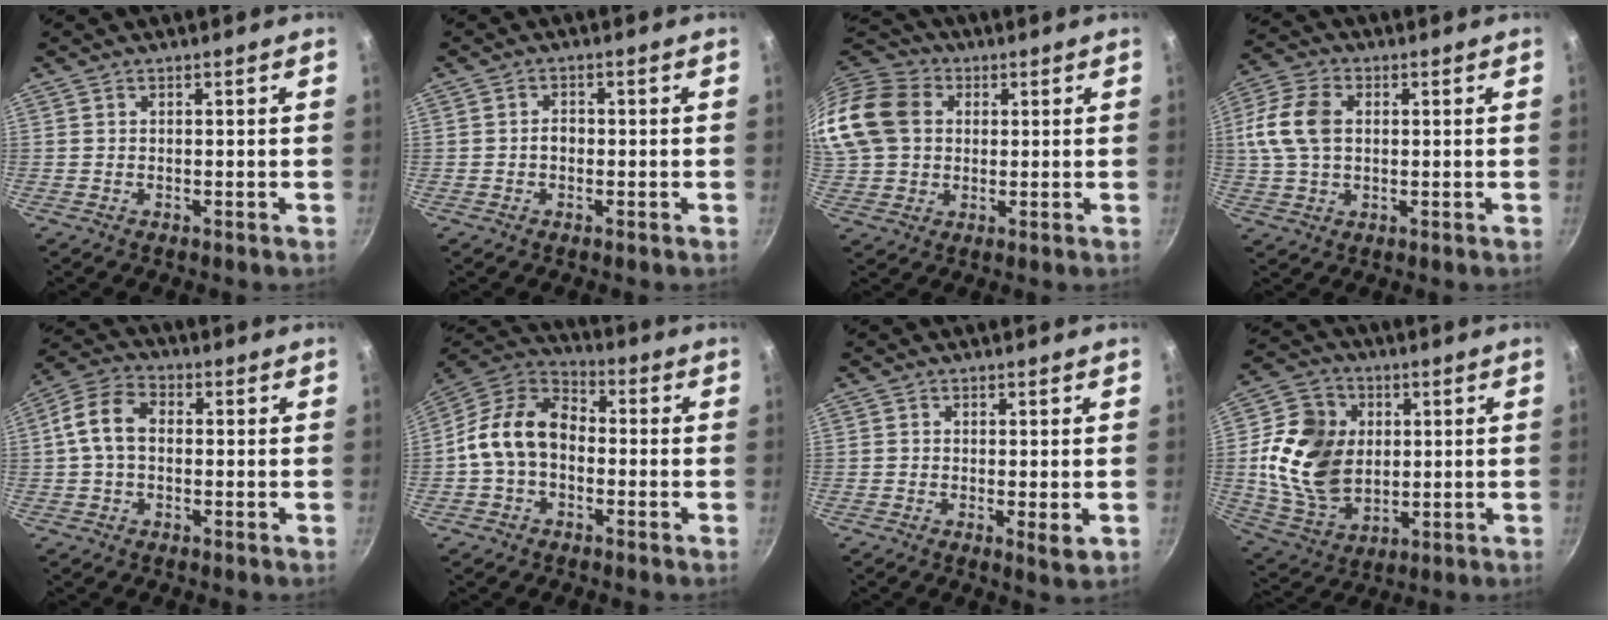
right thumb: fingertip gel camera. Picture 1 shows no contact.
{"total": 1.8, "force": [-0.4, 1.4, 1.1], "torque": [-0.011, 0.010, -0.007]}
{"total": 20.3, "force": [3.8, 16.3, 11.3], "torque": [-0.249, 0.033, 0.061]}
{"total": 10.6, "force": [1.4, 7.1, 7.8], "torque": [-0.153, 0.015, 0.017]}
{"total": 8.6, "force": [0.3, 5.9, 6.2], "torque": [-0.113, 0.023, -0.009]}
{"total": 12.5, "force": [-1.4, 9.0, 8.6], "torque": [-0.129, 0.040, -0.046]}
{"total": 2.6, "force": [-0.3, 0.5, 2.5], "torque": [-0.043, -0.011, -0.004]}
{"total": 17.6, "force": [1.8, 13.4, 11.3], "torque": [-0.190, -0.005, 0.040]}